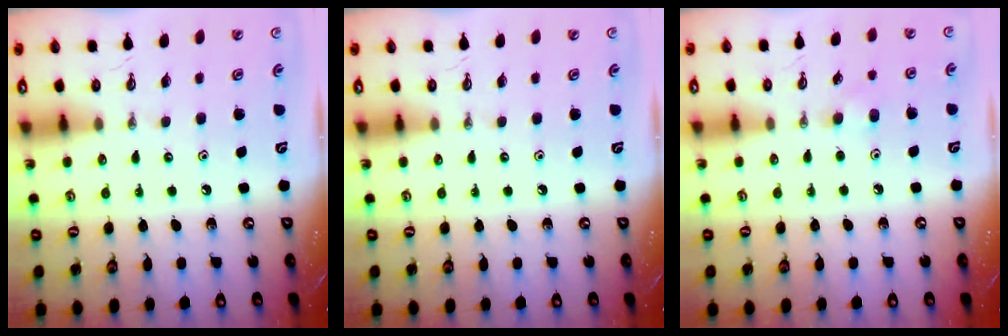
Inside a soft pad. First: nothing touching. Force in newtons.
{"total": 0.0}
{"total": 4.6, "press": 4.6, "slide": 0.6}